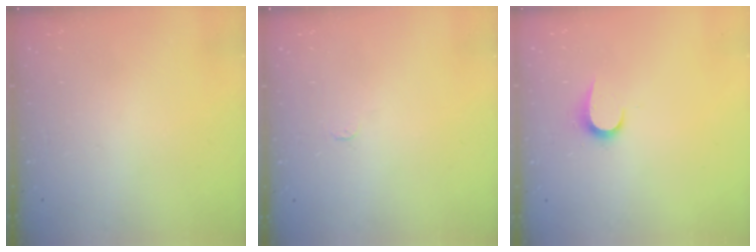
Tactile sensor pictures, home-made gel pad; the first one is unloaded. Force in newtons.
{"total": 1.7, "press": 1.7, "slide": 0.2}
{"total": 6.2, "press": 6.1, "slide": 0.6}